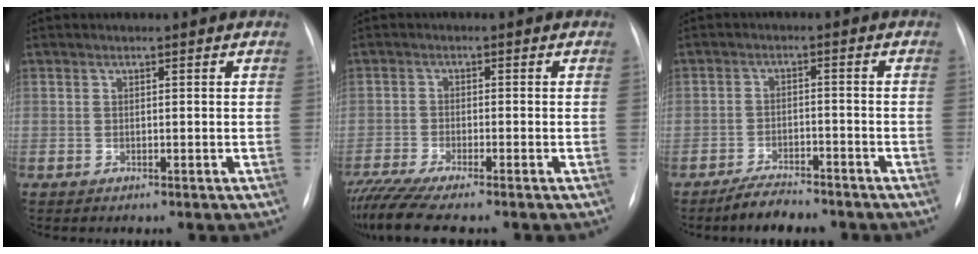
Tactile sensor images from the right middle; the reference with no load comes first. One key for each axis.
{"total": 7.8, "fx": -6.6, "fy": -0.3, "fz": 4.2, "tx": -0.077, "ty": -0.023, "tz": -0.110}
{"total": 5.0, "fx": -4.4, "fy": 1.3, "fz": 1.8, "tx": -0.041, "ty": -0.009, "tz": -0.072}